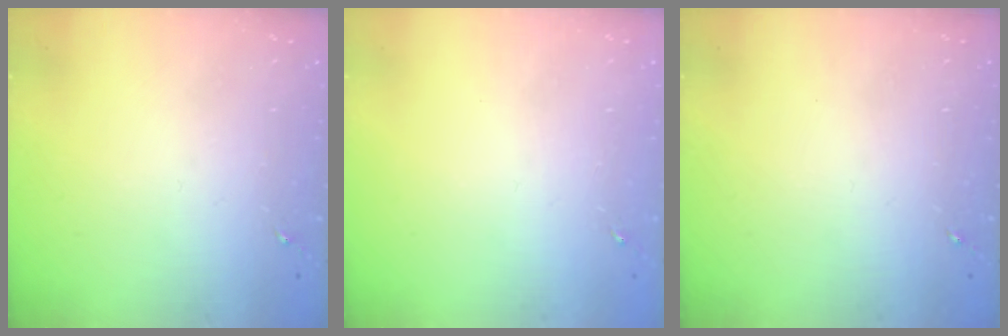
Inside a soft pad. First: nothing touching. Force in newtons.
{"total": 0.0}
{"total": 0.0}